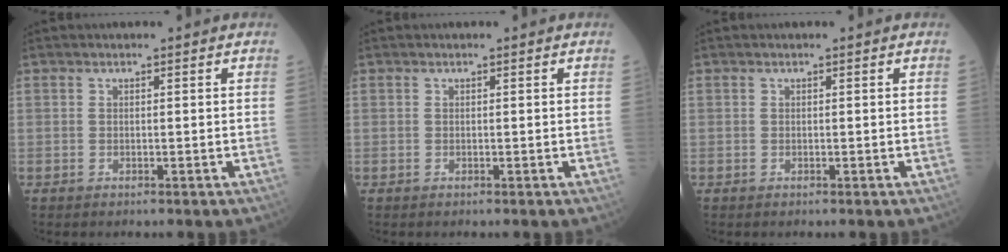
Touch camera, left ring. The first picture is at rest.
{"total": 0.0}
{"total": 0.0}